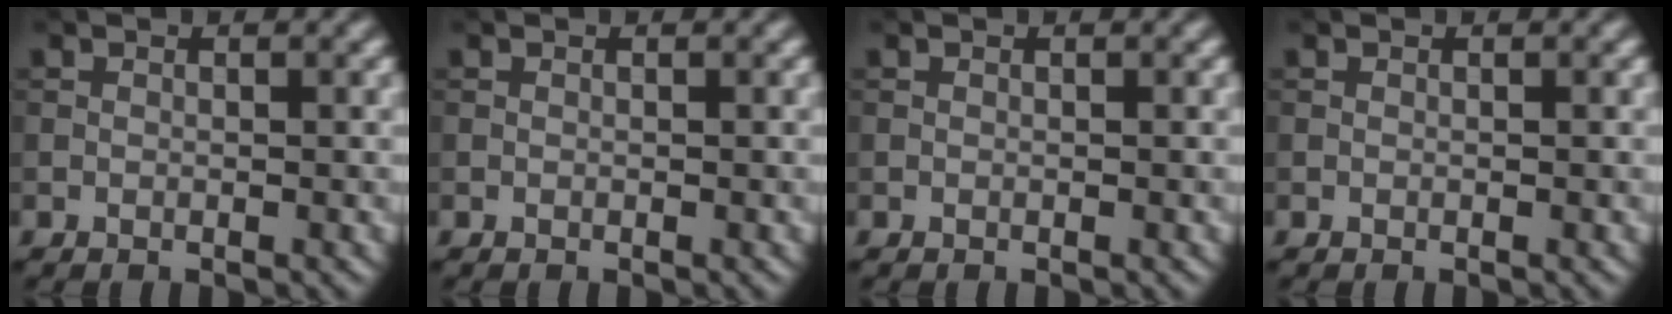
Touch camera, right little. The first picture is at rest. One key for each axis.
{"total": 0.0}
{"total": 0.0}
{"total": 0.0}